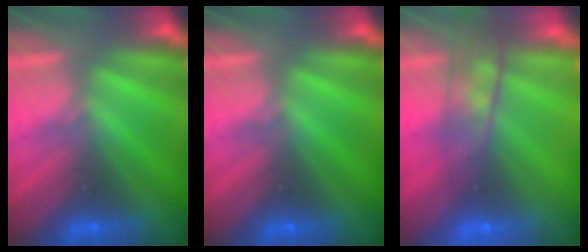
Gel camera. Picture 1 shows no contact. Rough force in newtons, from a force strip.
{"total": 0.0}
{"total": 5.8}